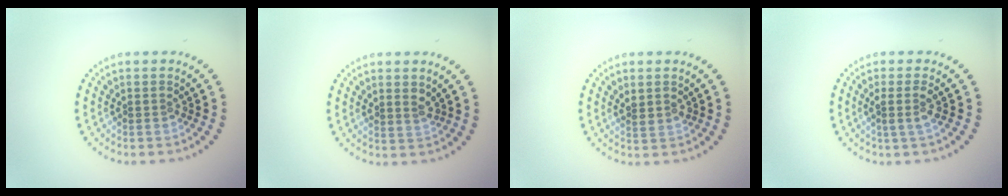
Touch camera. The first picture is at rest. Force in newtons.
{"total": 1.3, "press": 1.1, "slide": 0.7}
{"total": 1.1, "press": 0.9, "slide": 0.5}
{"total": 1.7, "press": 1.3, "slide": 1.0}